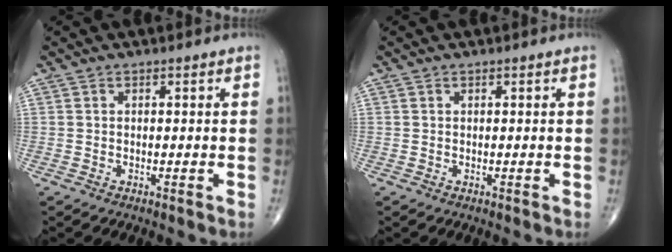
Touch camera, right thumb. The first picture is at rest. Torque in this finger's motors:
{"motor_torque": [0.16, 0.02, 0.20, 0.29, 0.03]}